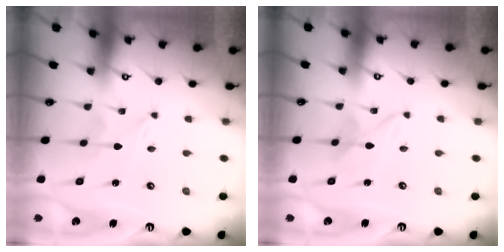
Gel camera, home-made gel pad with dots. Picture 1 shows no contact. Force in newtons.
{"total": 2.6, "press": 2.6, "slide": 0.2}